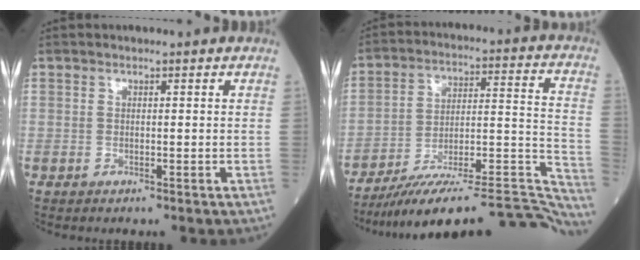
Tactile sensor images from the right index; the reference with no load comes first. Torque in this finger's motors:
{"motor_torque": [-0.29, -0.78, 0.10, 0.10]}